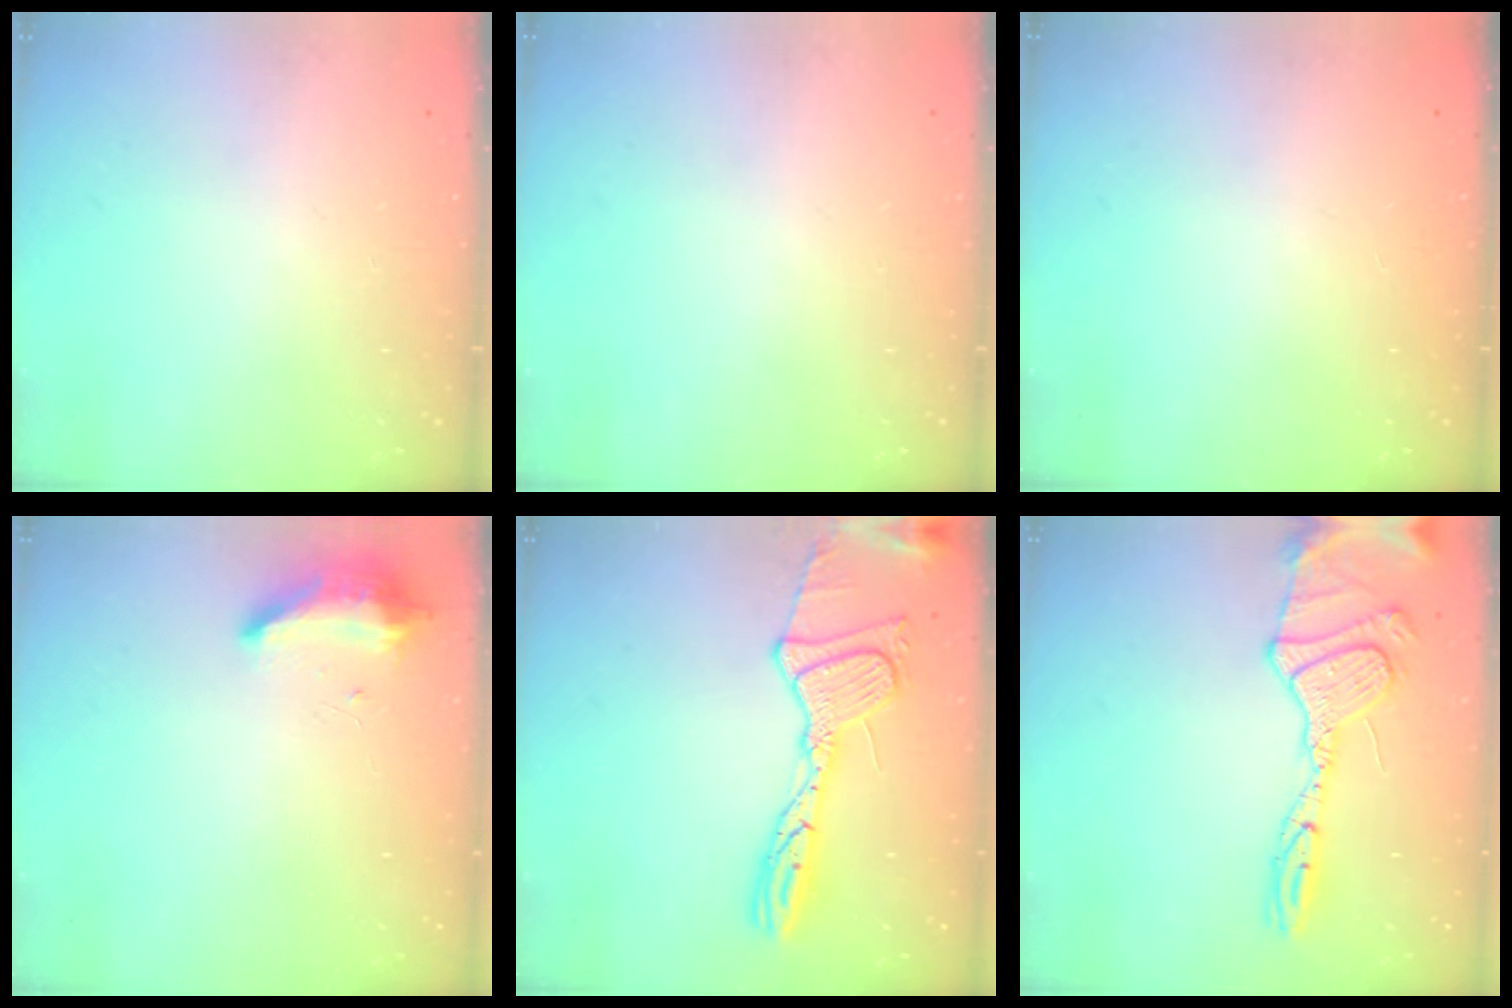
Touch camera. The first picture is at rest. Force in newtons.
{"total": 0.0}
{"total": 0.0}
{"total": 8.3, "press": 8.2, "slide": 0.7}
{"total": 19.3, "press": 19.2, "slide": 1.8}
{"total": 16.6, "press": 16.5, "slide": 2.0}